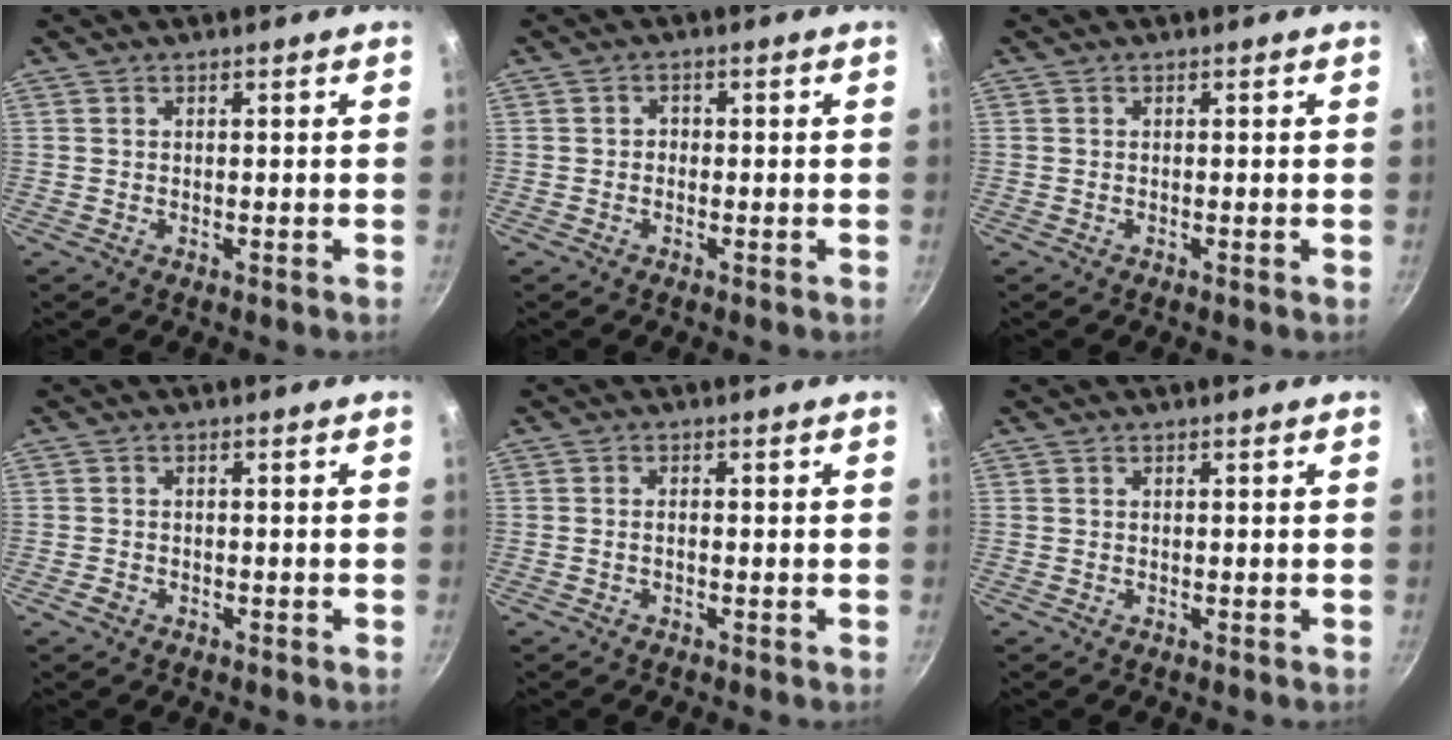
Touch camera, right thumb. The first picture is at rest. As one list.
[{"total": 1.1, "force": [-0.4, 1.0, 0.4], "torque": [-0.003, 0.004, -0.010]}, {"total": 0.0}, {"total": 1.5, "force": [-0.9, 1.1, 0.6], "torque": [-0.013, 0.011, -0.015]}, {"total": 1.1, "force": [-0.3, 0.5, 0.9], "torque": [-0.018, 0.007, -0.008]}, {"total": 0.0}]